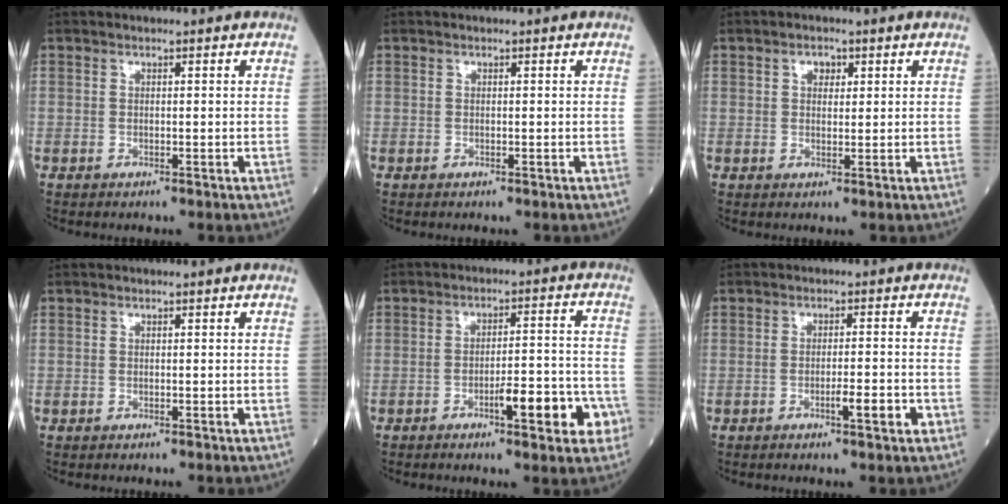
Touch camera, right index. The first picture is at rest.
{"total": 0.0}
{"total": 2.1, "force": [1.0, 1.4, 1.2], "torque": [-0.017, 0.004, 0.017]}
{"total": 0.0}
{"total": 9.0, "force": [-3.8, 1.9, 7.9], "torque": [-0.103, 0.011, -0.047]}
{"total": 3.5, "force": [-1.4, 0.4, 3.2], "torque": [-0.049, 0.000, -0.018]}